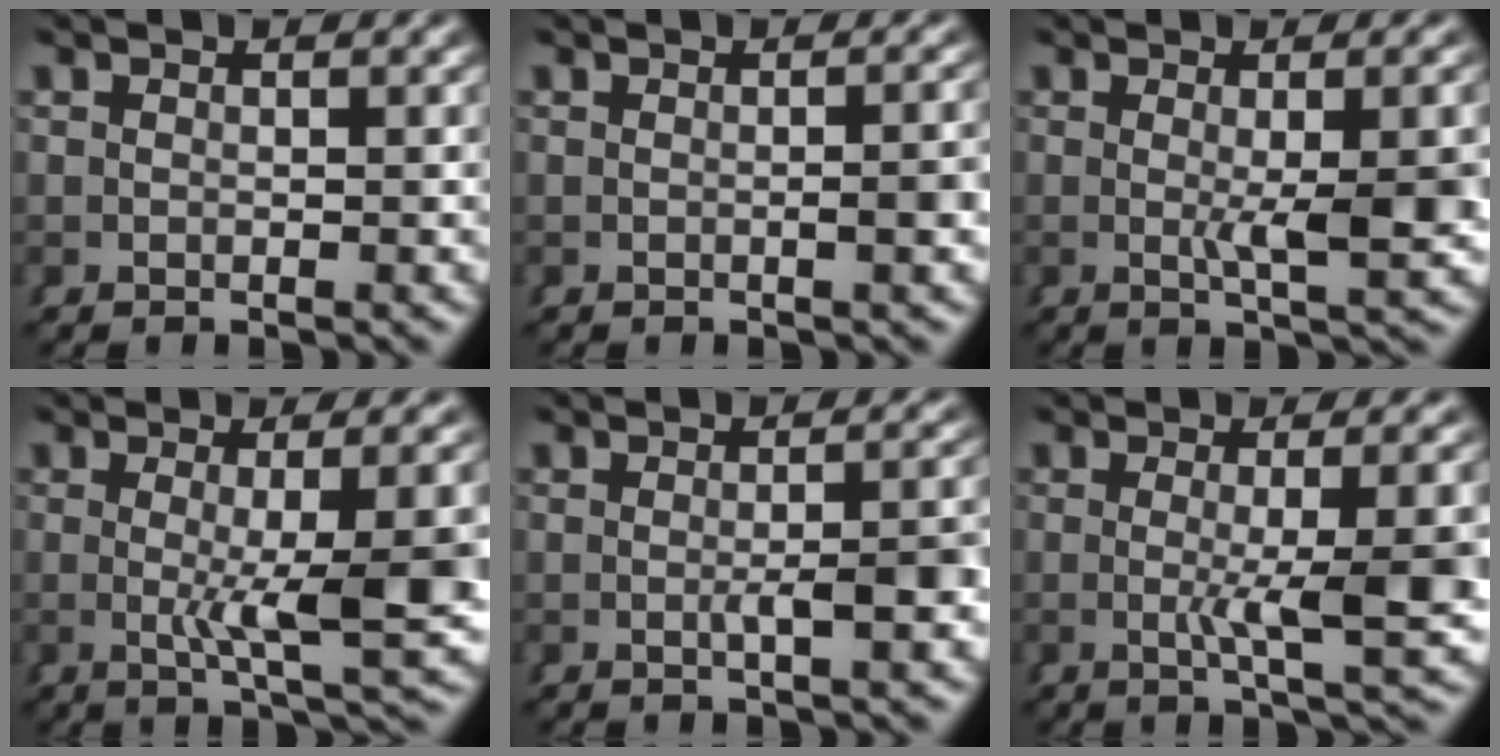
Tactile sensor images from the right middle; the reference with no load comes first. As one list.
[{"total": 1.6, "force": [-0.5, 0.1, 1.5], "torque": [-0.024, 0.005, -0.009]}, {"total": 4.7, "force": [-0.4, 0.3, 4.7], "torque": [-0.069, -0.010, 0.002]}, {"total": 7.4, "force": [-0.3, 1.0, 7.4], "torque": [-0.104, -0.008, 0.002]}, {"total": 3.1, "force": [-1.1, 0.3, 2.9], "torque": [-0.046, -0.001, -0.016]}, {"total": 6.1, "force": [-0.7, 0.5, 6.1], "torque": [-0.089, -0.010, -0.005]}]